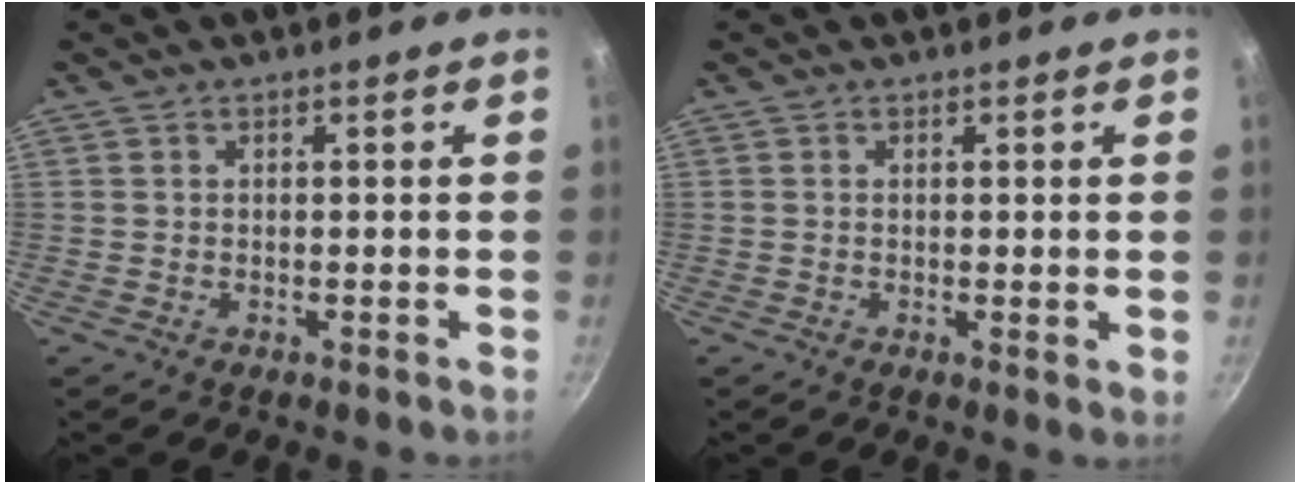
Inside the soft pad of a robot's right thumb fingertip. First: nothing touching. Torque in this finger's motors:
{"motor_torque": [-0.13, -0.05, -0.46, 0.08, -0.04]}